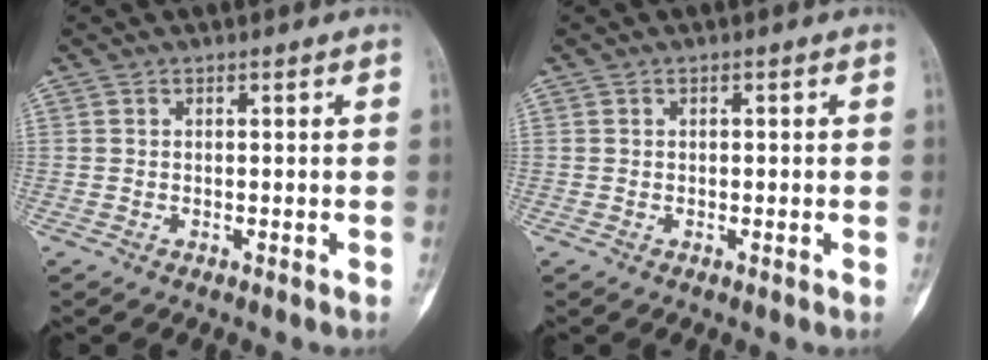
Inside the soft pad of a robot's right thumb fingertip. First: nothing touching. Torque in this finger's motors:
{"motor_torque": [-0.11, -0.59, -0.01, 0.40, -0.06]}